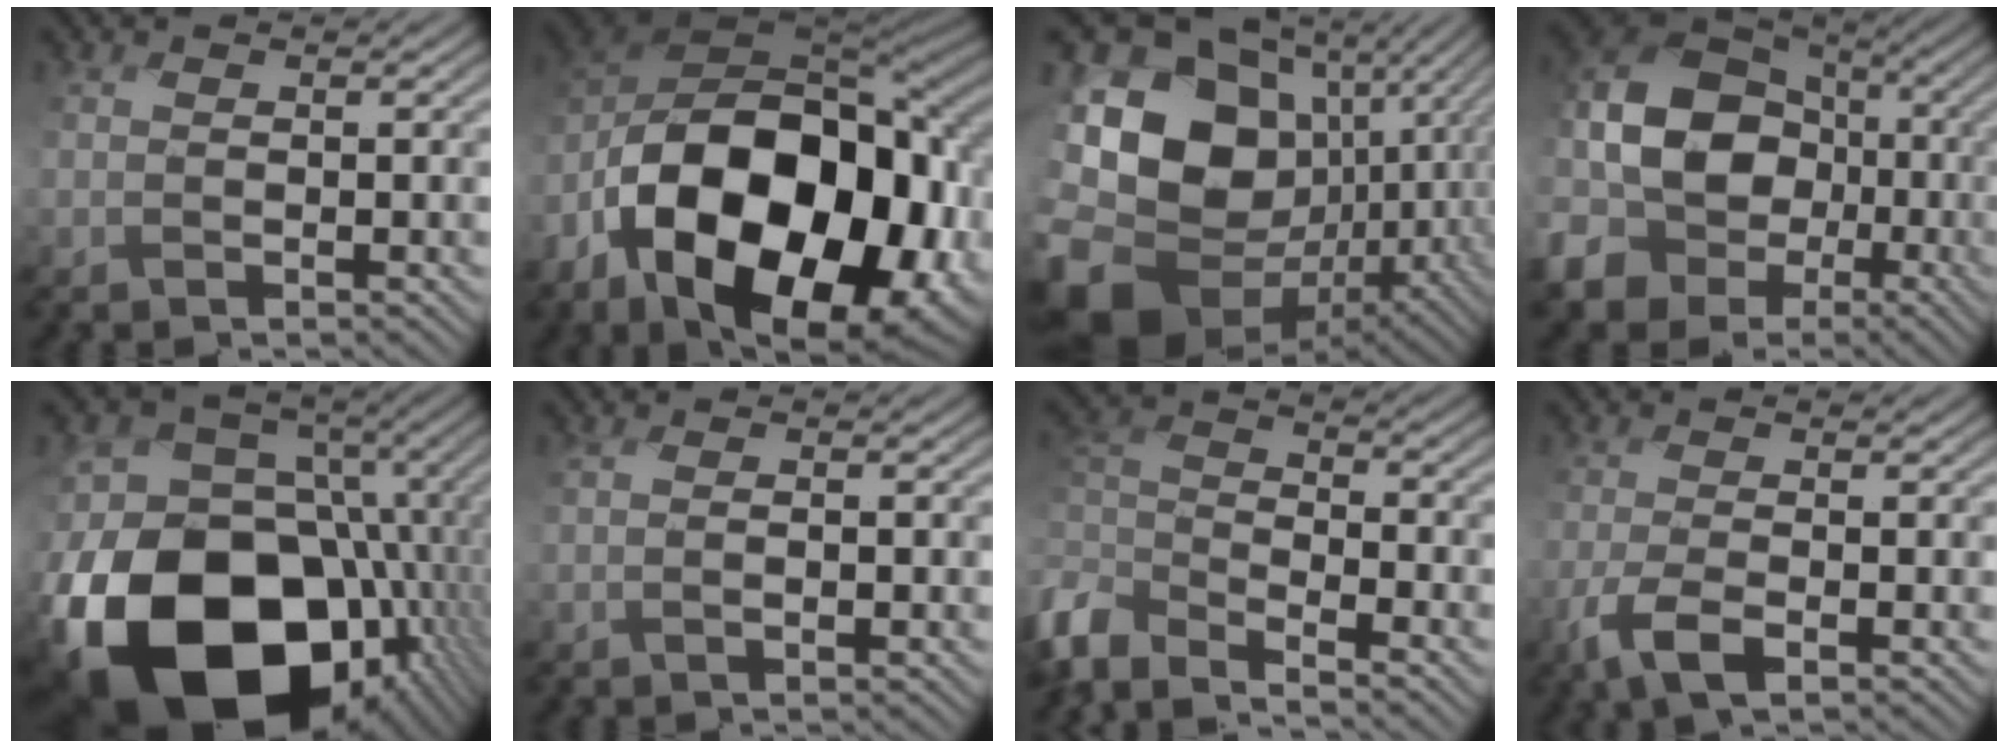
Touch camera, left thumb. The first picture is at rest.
{"total": 22.3, "force": [-6.6, 13.4, 16.6], "torque": [-0.342, -0.044, -0.092]}
{"total": 18.8, "force": [-3.2, 15.2, 10.6], "torque": [-0.258, -0.015, -0.047]}
{"total": 15.3, "force": [-2.5, 12.1, 9.0], "torque": [-0.223, -0.010, -0.056]}
{"total": 23.3, "force": [-9.5, 15.9, 14.1], "torque": [-0.326, -0.044, -0.133]}
{"total": 1.6, "force": [0.0, 0.5, 1.5], "torque": [-0.030, -0.003, 0.002]}
{"total": 8.2, "force": [-6.5, 3.7, 3.5], "torque": [-0.102, -0.013, -0.147]}
{"total": 4.1, "force": [-2.1, 1.4, 3.2], "torque": [-0.079, -0.008, -0.043]}